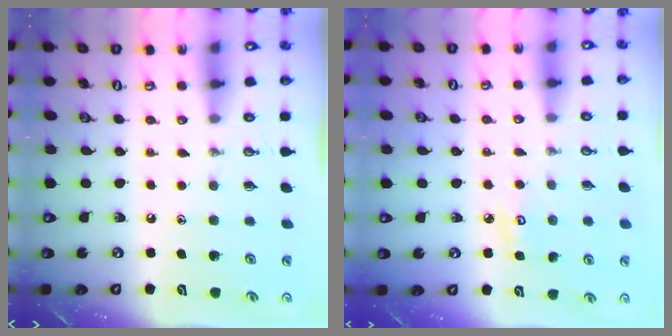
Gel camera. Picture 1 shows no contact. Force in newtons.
{"total": 4.2, "press": 4.2, "slide": 0.3}